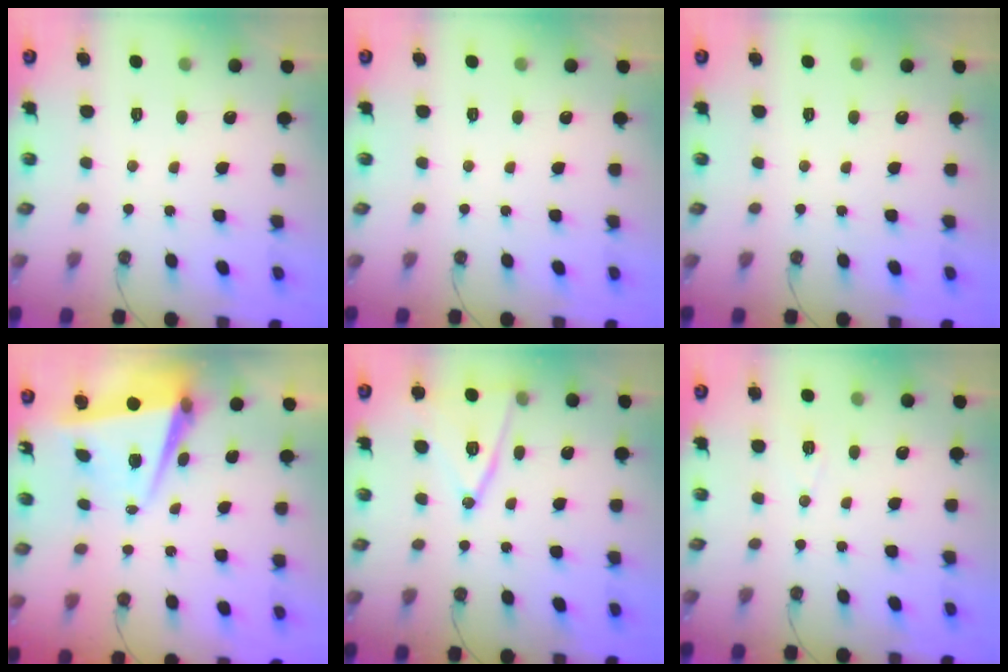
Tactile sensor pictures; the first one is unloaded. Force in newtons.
{"total": 0.0}
{"total": 0.0}
{"total": 6.7, "press": 6.4, "slide": 1.8}
{"total": 14.1, "press": 13.7, "slide": 3.3}
{"total": 4.1, "press": 3.1, "slide": 2.6}